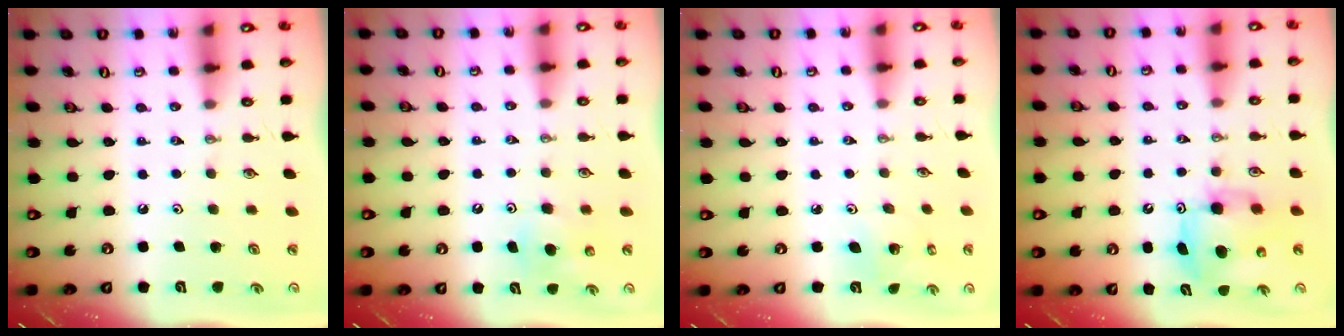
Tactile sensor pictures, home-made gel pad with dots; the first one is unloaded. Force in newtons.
{"total": 5.6, "press": 5.5, "slide": 1.1}
{"total": 3.2, "press": 3.2, "slide": 0.2}
{"total": 7.8, "press": 7.7, "slide": 0.4}